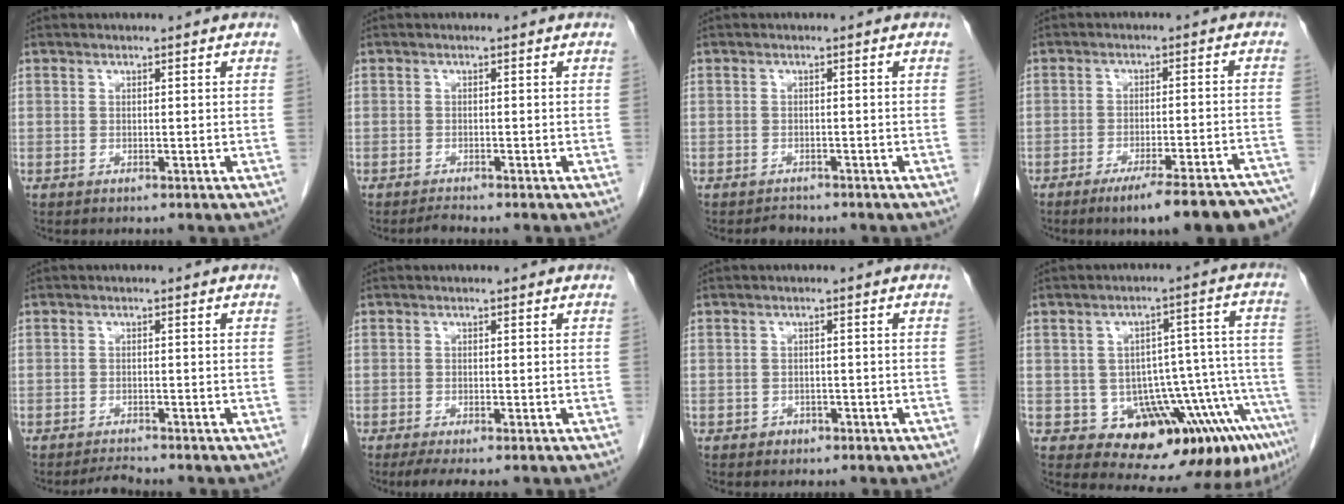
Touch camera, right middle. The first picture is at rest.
{"total": 0.9, "force": [-0.9, -0.2, 0.1], "torque": [-0.005, -0.005, -0.014]}
{"total": 1.3, "force": [-1.3, 0.5, -0.1], "torque": [-0.002, -0.003, -0.019]}
{"total": 16.6, "force": [-13.9, 1.2, 9.0], "torque": [-0.067, 0.012, -0.180]}
{"total": 1.5, "force": [-1.5, -0.2, 0.0], "torque": [-0.005, -0.011, -0.024]}
{"total": 3.5, "force": [-2.5, 0.5, 2.4], "torque": [-0.040, -0.010, -0.039]}
{"total": 1.4, "force": [-0.8, 1.1, 0.3], "torque": [-0.006, 0.005, -0.007]}
{"total": 15.3, "force": [-7.8, 5.3, 12.1], "torque": [-0.102, 0.040, -0.095]}